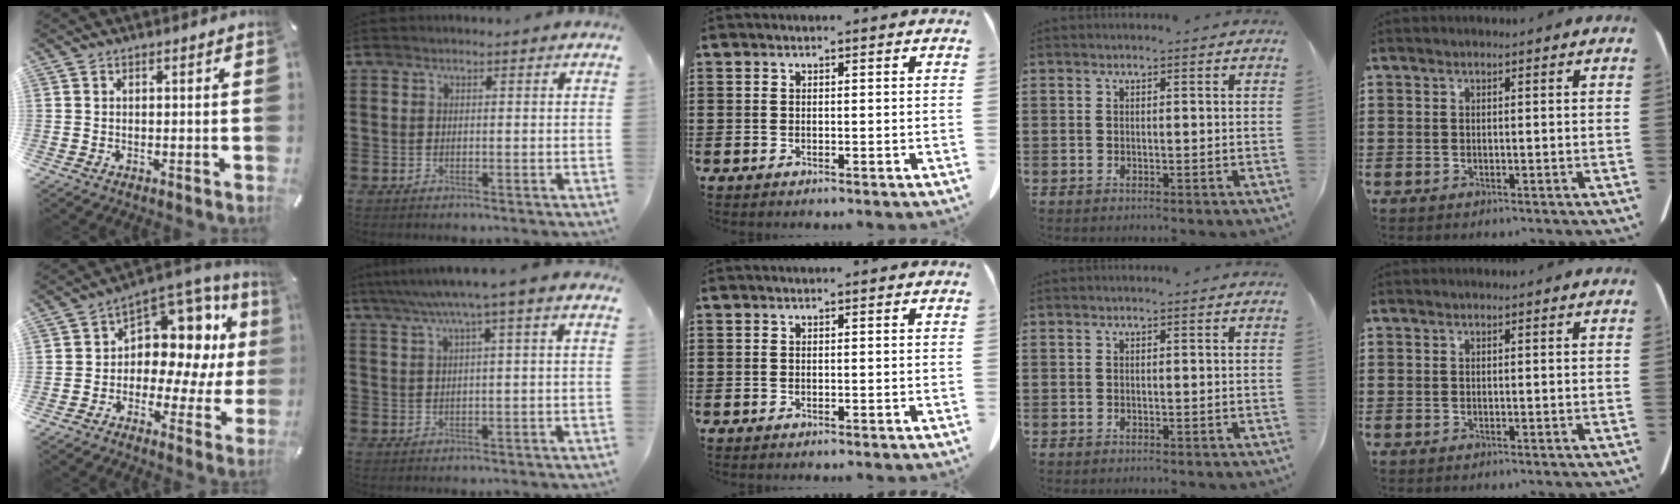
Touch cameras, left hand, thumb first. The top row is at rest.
{"thumb": {"total": 11.2, "force": [2.8, 8.6, 6.6], "torque": [-0.085, -0.045, 0.054]}, "index": {"total": 4.5, "force": [2.2, -0.6, 3.8], "torque": [-0.079, -0.003, 0.034]}}